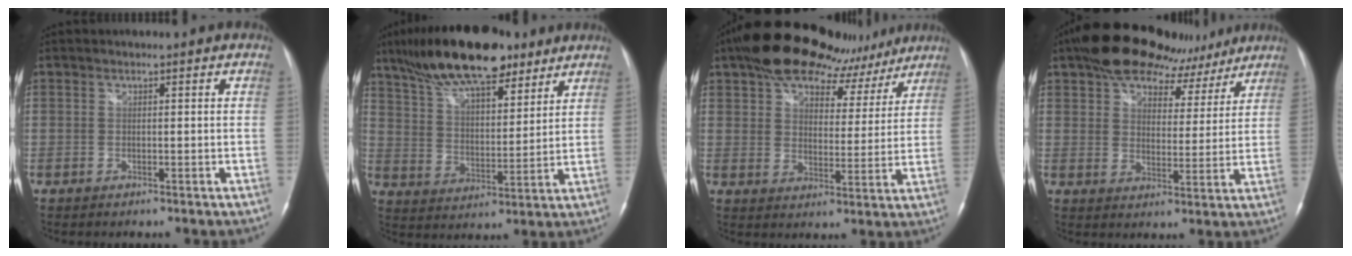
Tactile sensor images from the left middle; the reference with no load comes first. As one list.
[{"total": 18.3, "force": [13.5, 5.7, 11.0], "torque": [-0.201, 0.023, 0.232]}, {"total": 18.6, "force": [14.0, 8.5, 8.9], "torque": [-0.138, 0.040, 0.197]}, {"total": 16.6, "force": [12.5, 7.8, 7.7], "torque": [-0.116, 0.038, 0.178]}]